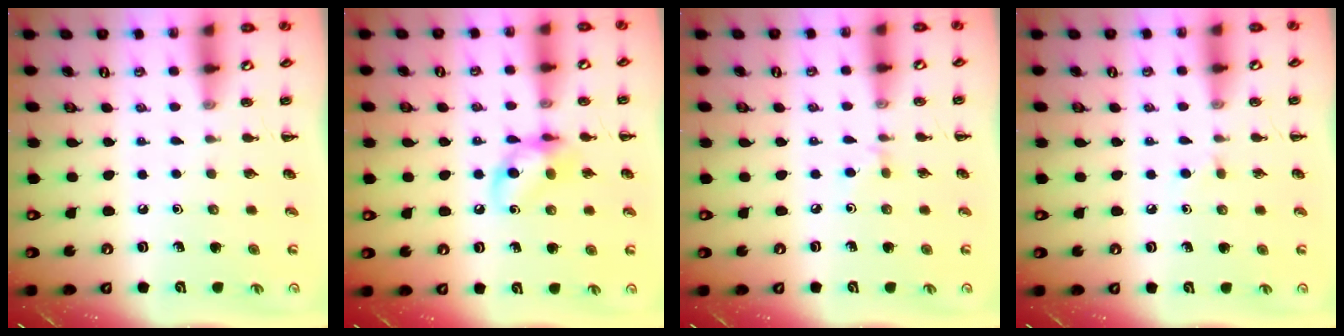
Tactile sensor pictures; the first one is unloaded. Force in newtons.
{"total": 11.3, "press": 11.2, "slide": 1.4}
{"total": 3.1, "press": 2.9, "slide": 1.1}
{"total": 1.7, "press": 1.5, "slide": 0.9}